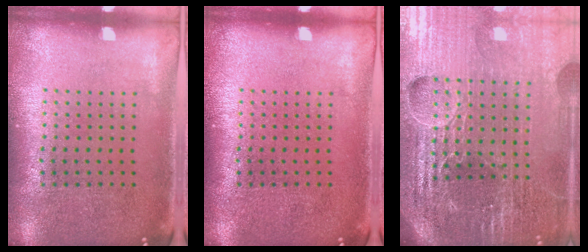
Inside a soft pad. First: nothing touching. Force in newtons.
{"total": 0.0}
{"total": 6.3, "press": 5.5, "slide": 2.9}